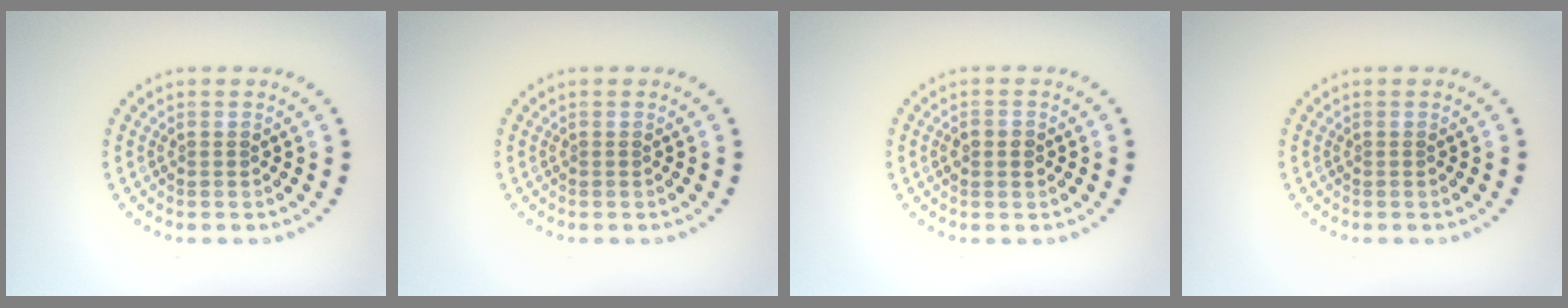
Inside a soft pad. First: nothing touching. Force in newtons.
{"total": 0.0}
{"total": 1.7, "press": 1.7, "slide": 0.1}
{"total": 0.0}